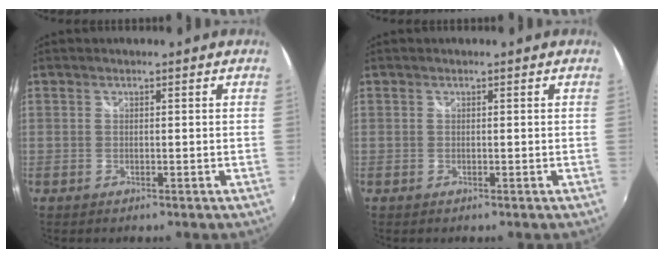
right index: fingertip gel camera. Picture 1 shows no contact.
{"total": 0.0}